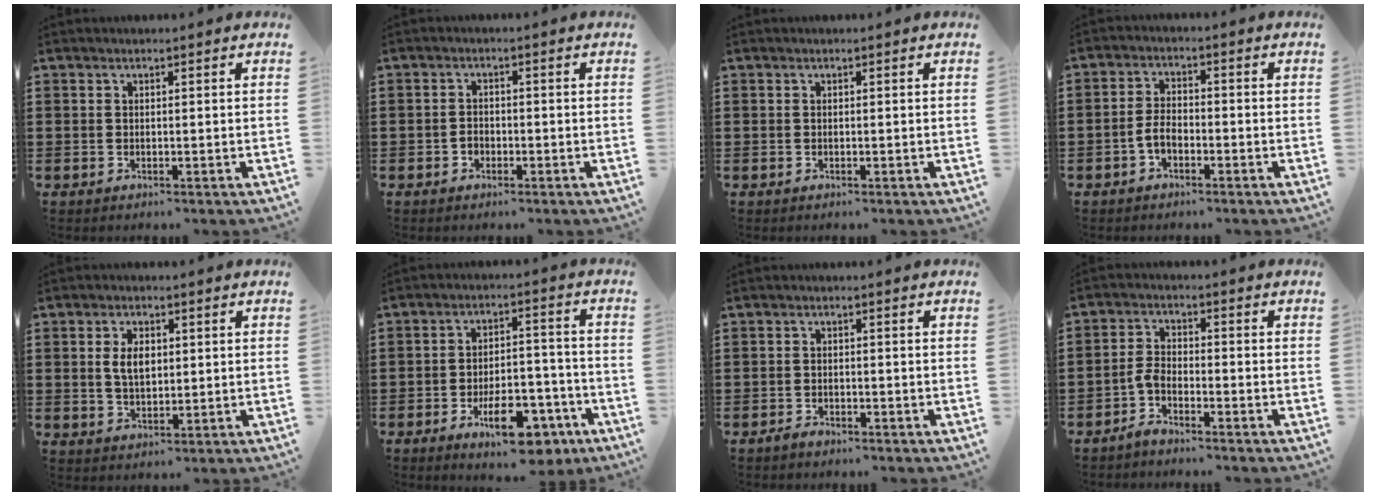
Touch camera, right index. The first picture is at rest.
{"total": 1.4, "force": [-0.7, 1.0, 0.6], "torque": [-0.014, -0.001, -0.015]}
{"total": 0.0}
{"total": 3.4, "force": [-1.7, 1.7, 2.5], "torque": [-0.060, 0.000, -0.037]}
{"total": 4.2, "force": [0.7, 2.5, 3.4], "torque": [-0.063, 0.008, 0.009]}
{"total": 10.3, "force": [-6.2, 4.1, 7.1], "torque": [-0.109, 0.019, -0.107]}
{"total": 1.3, "force": [-1.2, 0.5, 0.3], "torque": [-0.010, -0.001, -0.024]}
{"total": 3.1, "force": [-2.4, 1.1, 1.6], "torque": [-0.046, 0.005, -0.054]}